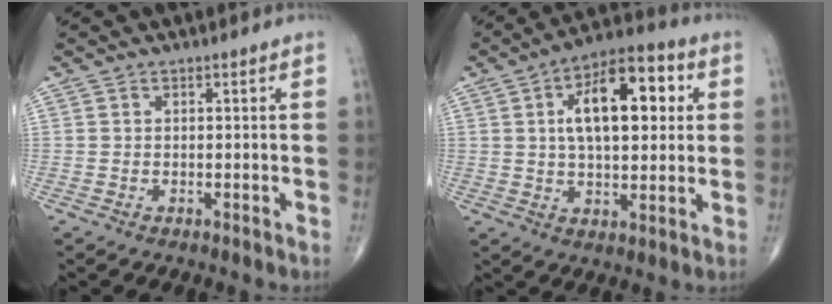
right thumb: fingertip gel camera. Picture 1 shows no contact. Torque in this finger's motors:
{"motor_torque": [0.75, 3.28, 1.65, 0.24, 0.40]}